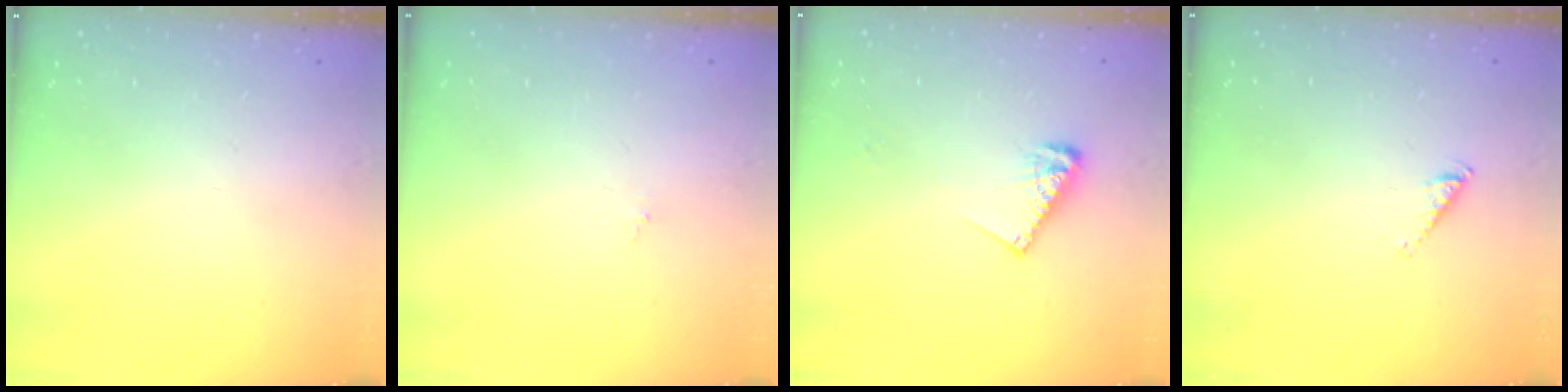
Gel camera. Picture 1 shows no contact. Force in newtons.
{"total": 0.0}
{"total": 7.3, "press": 7.3, "slide": 0.0}
{"total": 2.8, "press": 2.8, "slide": 0.5}